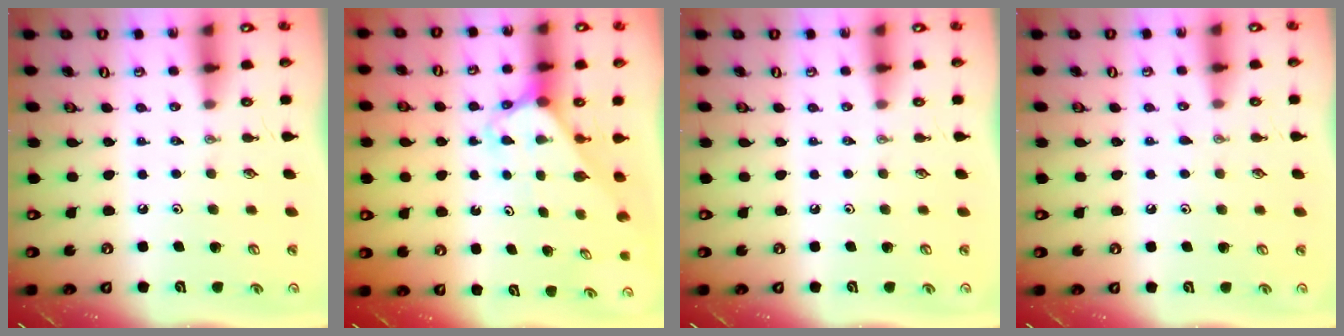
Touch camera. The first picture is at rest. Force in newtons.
{"total": 2.6, "press": 2.6, "slide": 0.2}
{"total": 0.0}
{"total": 4.9, "press": 4.8, "slide": 0.6}